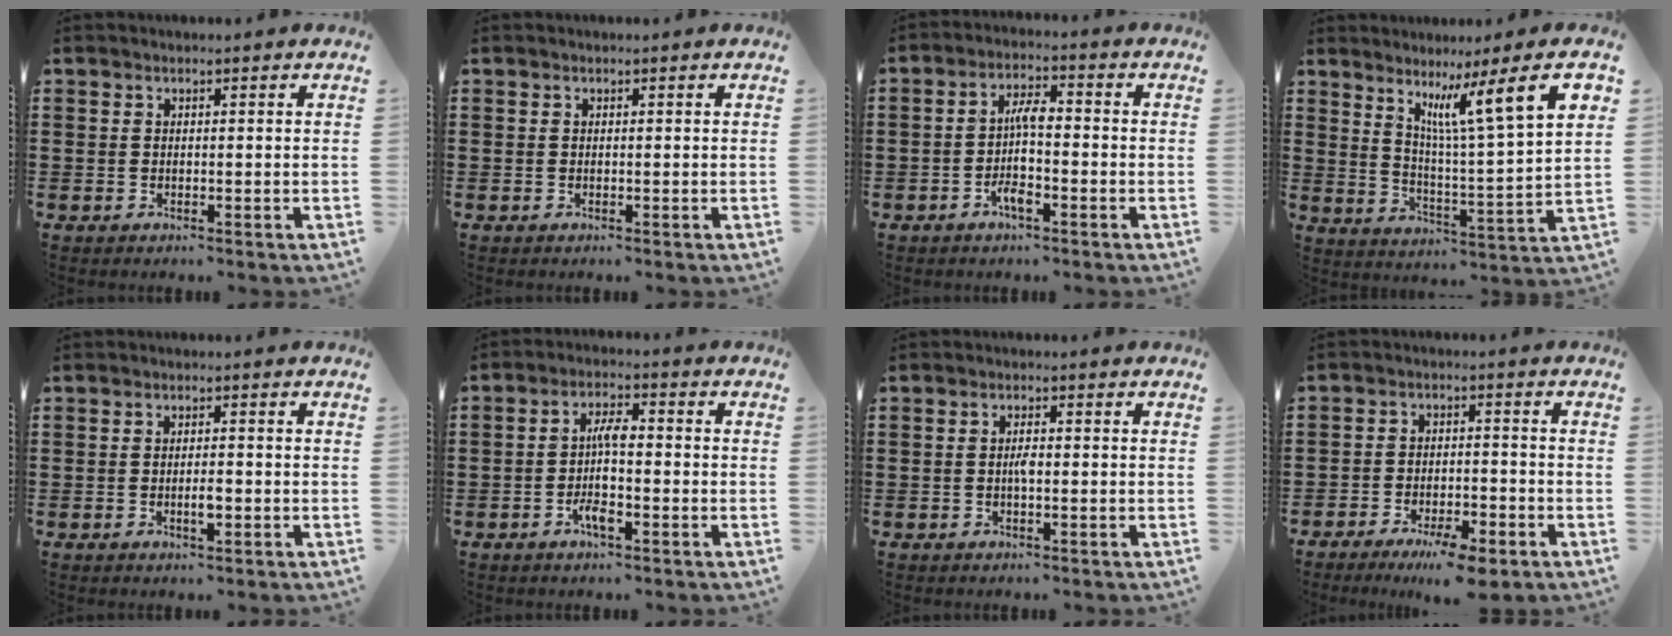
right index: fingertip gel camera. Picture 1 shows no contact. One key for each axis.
{"total": 0.0}
{"total": 5.6, "fx": -1.5, "fy": 1.6, "fz": 5.2, "tx": -0.111, "ty": 0.000, "tz": -0.034}
{"total": 9.7, "fx": 5.4, "fy": -0.3, "fz": 8.1, "tx": -0.154, "ty": -0.032, "tz": 0.080}
{"total": 2.5, "fx": -0.7, "fy": 0.6, "fz": 2.3, "tx": -0.042, "ty": 0.001, "tz": -0.012}
{"total": 5.7, "fx": -1.3, "fy": 1.6, "fz": 5.3, "tx": -0.113, "ty": -0.002, "tz": -0.030}
{"total": 2.0, "fx": -0.3, "fy": 0.5, "fz": 1.9, "tx": -0.036, "ty": 0.002, "tz": -0.006}
{"total": 5.2, "fx": -4.6, "fy": 0.9, "fz": 2.2, "tx": -0.033, "ty": 0.005, "tz": -0.086}